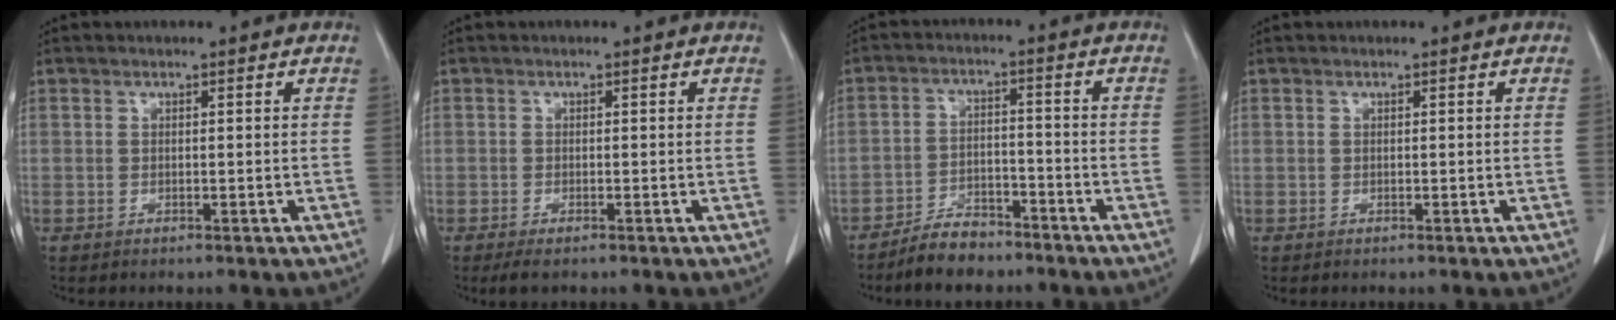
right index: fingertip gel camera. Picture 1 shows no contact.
{"total": 2.1, "force": [-1.5, 0.4, 1.3], "torque": [-0.024, -0.006, -0.022]}
{"total": 5.9, "force": [-5.1, 2.4, 1.8], "torque": [-0.034, -0.001, -0.089]}
{"total": 0.0}